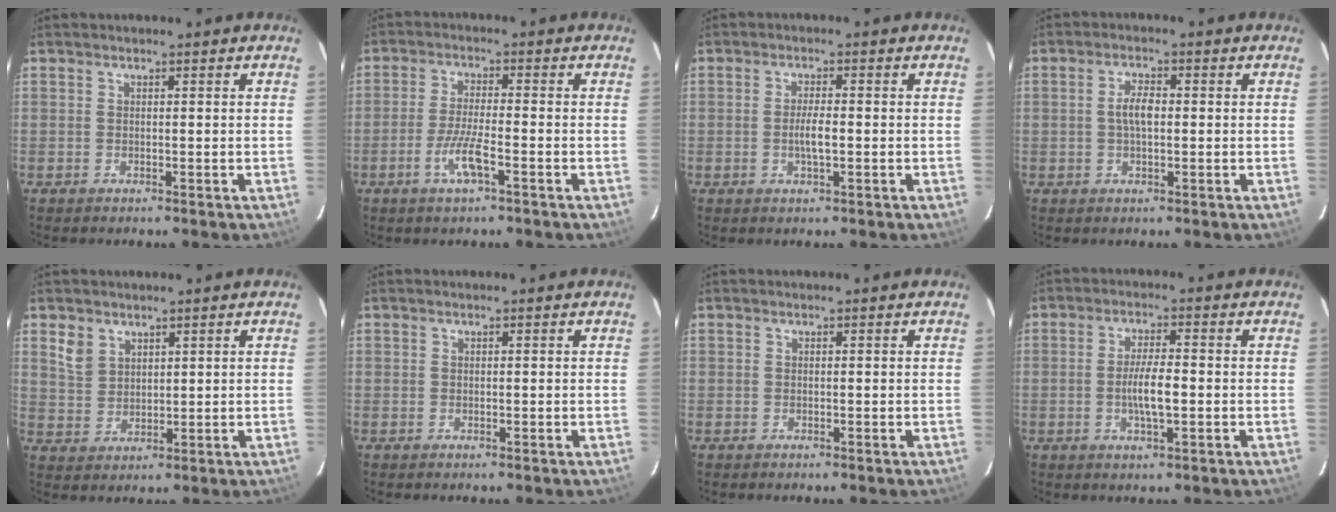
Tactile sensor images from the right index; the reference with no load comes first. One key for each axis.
{"total": 5.8, "fx": -3.0, "fy": 0.7, "fz": 4.9, "tx": -0.104, "ty": -0.006, "tz": -0.058}
{"total": 3.2, "fx": -0.7, "fy": 0.7, "fz": 3.1, "tx": -0.057, "ty": -0.002, "tz": -0.011}
{"total": 3.6, "fx": 0.0, "fy": 1.5, "fz": 3.3, "tx": -0.065, "ty": 0.007, "tz": 0.003}
{"total": 4.8, "fx": 2.9, "fy": 3.4, "fz": 1.8, "tx": -0.035, "ty": 0.006, "tz": 0.063}
{"total": 0.0}
{"total": 0.0}
{"total": 5.5, "fx": -1.1, "fy": 1.2, "fz": 5.2, "tx": -0.098, "ty": -0.003, "tz": -0.016}